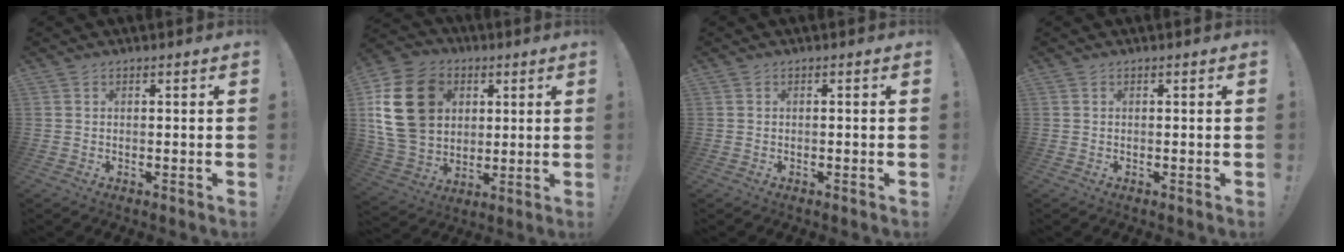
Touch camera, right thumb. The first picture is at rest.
{"total": 21.1, "force": [5.2, 16.4, 12.3], "torque": [-0.220, -0.005, 0.105]}
{"total": 0.0}
{"total": 0.0}